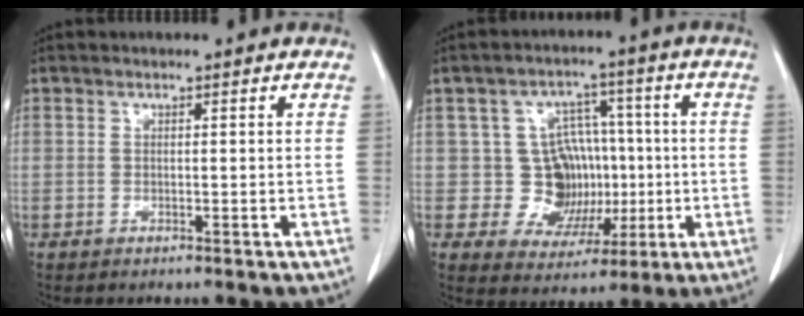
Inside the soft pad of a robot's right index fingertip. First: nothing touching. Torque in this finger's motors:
{"motor_torque": [0.09, -0.03, 0.07, 0.00]}